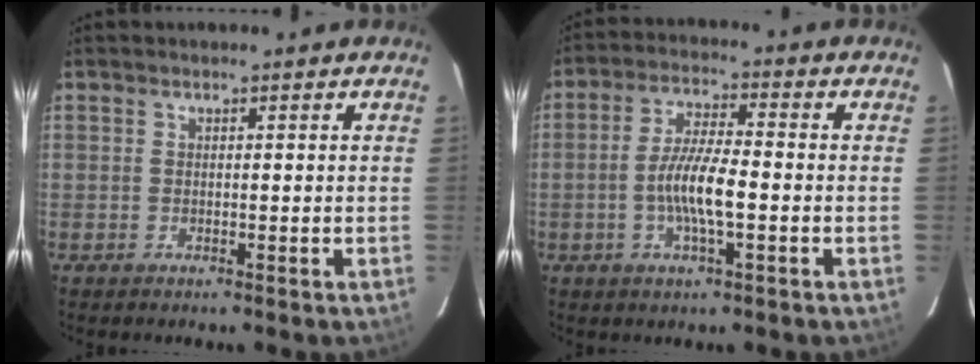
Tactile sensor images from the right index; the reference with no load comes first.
{"total": 8.2, "force": [-1.9, 1.5, 7.8], "torque": [-0.153, 0.002, -0.038]}